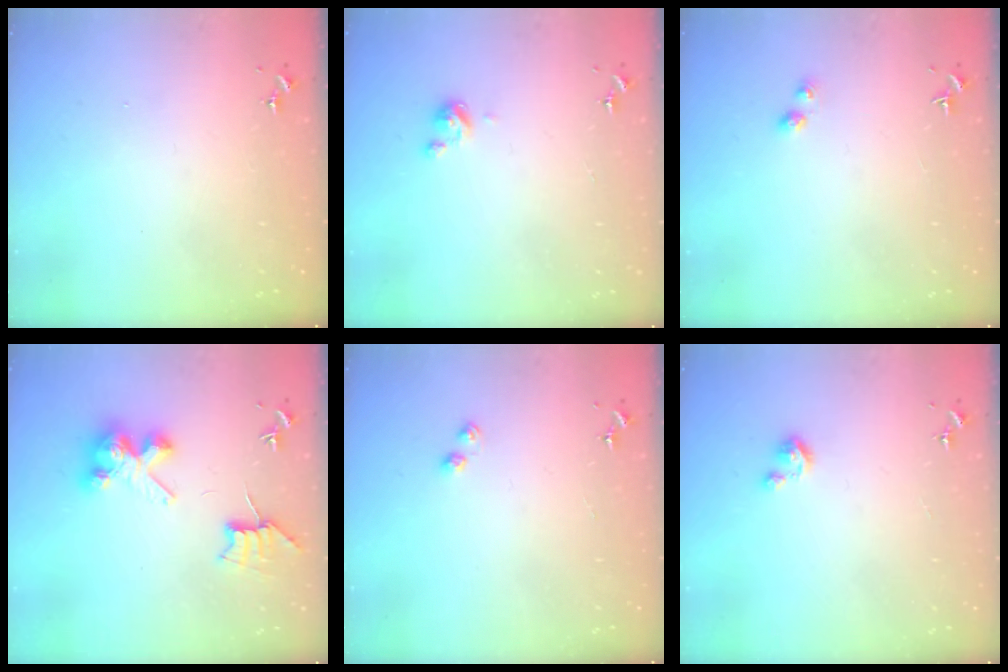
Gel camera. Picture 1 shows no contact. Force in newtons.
{"total": 4.6, "press": 4.5, "slide": 0.4}
{"total": 2.9, "press": 2.9, "slide": 0.5}
{"total": 9.3, "press": 9.3, "slide": 0.7}
{"total": 3.6, "press": 3.6, "slide": 0.4}
{"total": 2.5, "press": 2.5, "slide": 0.3}